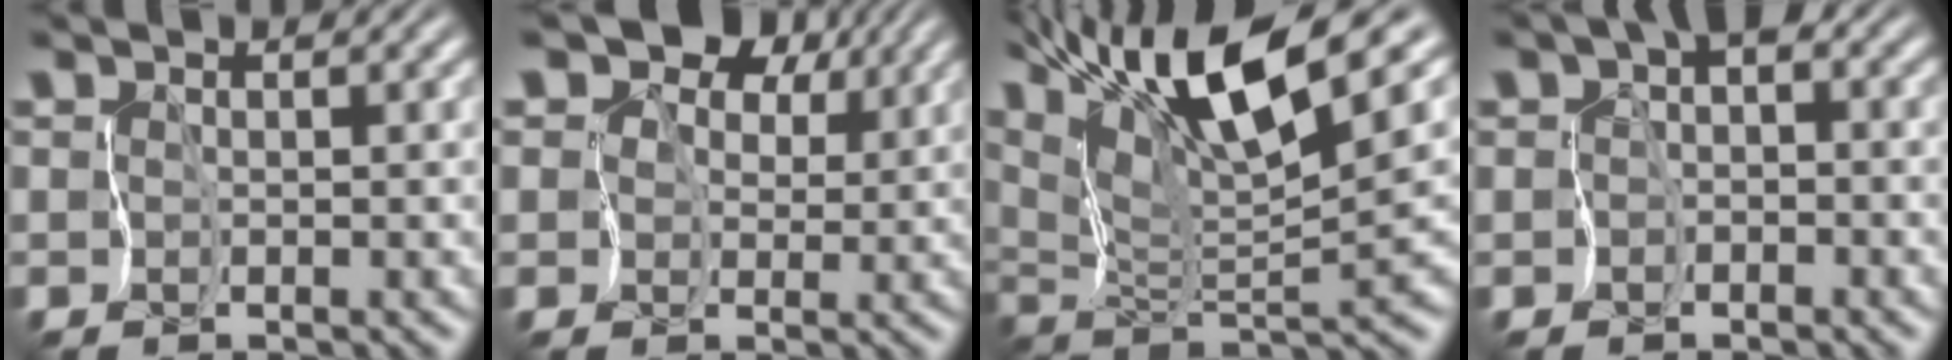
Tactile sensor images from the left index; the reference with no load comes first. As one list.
[{"total": 10.9, "force": [5.9, 7.4, 5.4], "torque": [-0.088, 0.039, 0.070]}, {"total": 10.9, "force": [7.2, 0.8, 8.2], "torque": [-0.147, 0.020, 0.131]}, {"total": 2.9, "force": [-0.4, 2.1, 2.0], "torque": [-0.019, 0.011, -0.017]}]